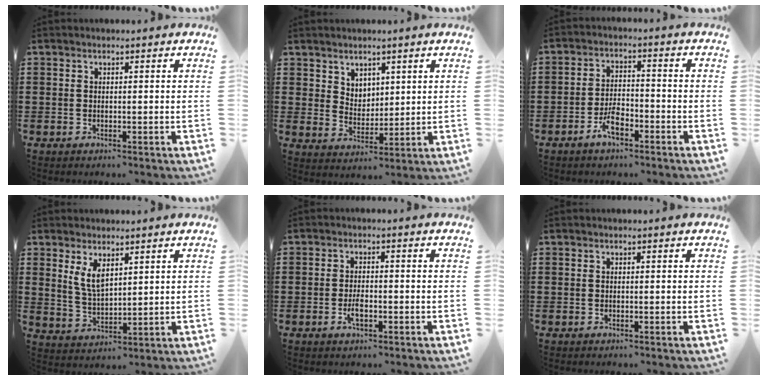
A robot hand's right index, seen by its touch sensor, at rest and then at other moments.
{"total": 4.3, "force": [3.2, 3.0, 0.3], "torque": [-0.022, 0.003, 0.060]}
{"total": 4.6, "force": [-2.8, 2.0, 3.1], "torque": [-0.065, 0.005, -0.055]}
{"total": 4.6, "force": [2.3, 2.1, 3.4], "torque": [-0.073, 0.003, 0.042]}
{"total": 2.8, "force": [-1.1, 1.1, 2.4], "torque": [-0.043, 0.002, -0.019]}
{"total": 0.0}